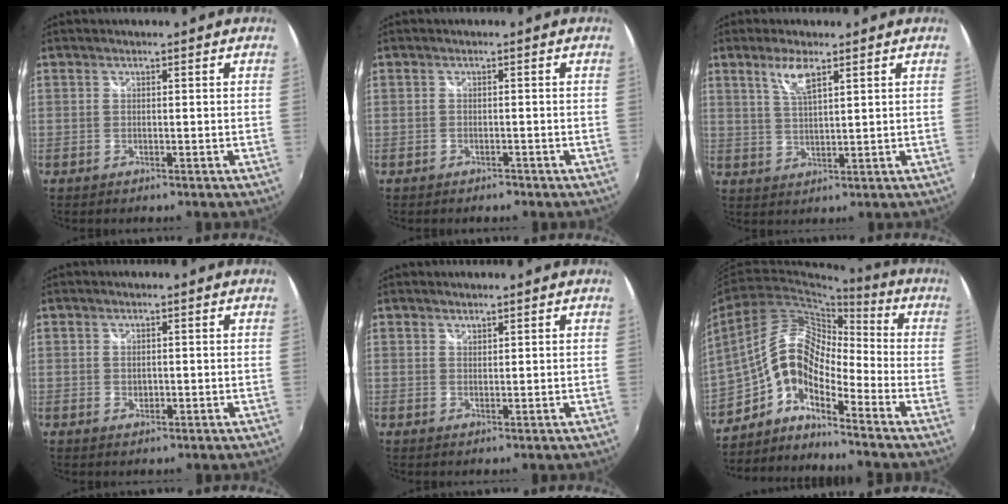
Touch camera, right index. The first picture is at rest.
{"total": 1.5, "force": [-1.2, 0.7, 0.4], "torque": [-0.010, -0.003, -0.016]}
{"total": 5.0, "force": [2.9, 1.0, 3.9], "torque": [-0.076, 0.000, 0.058]}
{"total": 1.1, "force": [0.0, 1.0, 0.6], "torque": [-0.007, -0.001, 0.000]}
{"total": 0.9, "force": [0.8, 0.3, 0.1], "torque": [0.000, 0.001, 0.015]}
{"total": 9.6, "force": [-4.8, 4.3, 7.2], "torque": [-0.126, 0.022, -0.108]}